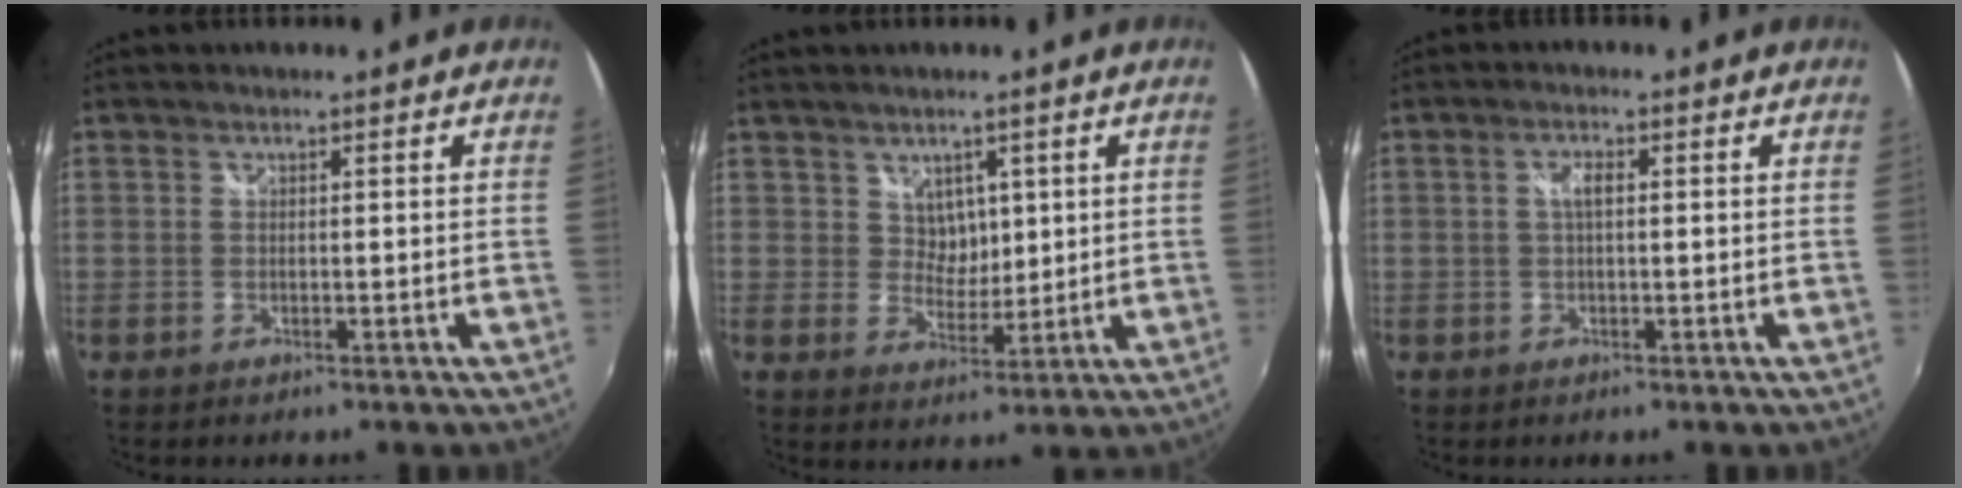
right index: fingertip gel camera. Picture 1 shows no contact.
{"total": 4.2, "force": [1.8, 3.4, 1.6], "torque": [-0.019, 0.000, 0.036]}
{"total": 2.4, "force": [0.4, 0.8, 2.2], "torque": [-0.041, 0.005, 0.004]}